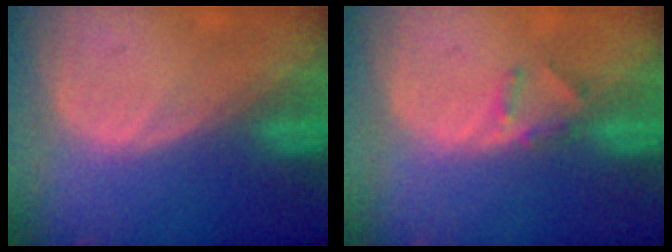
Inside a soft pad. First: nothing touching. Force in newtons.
{"total": 2.3, "press": 2.1, "slide": 0.9}